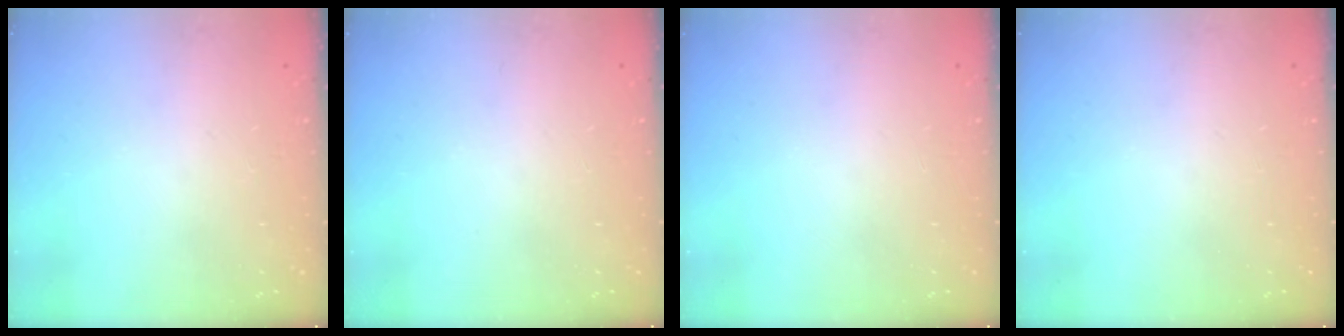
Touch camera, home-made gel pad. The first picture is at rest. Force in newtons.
{"total": 0.0}
{"total": 0.0}
{"total": 0.0}